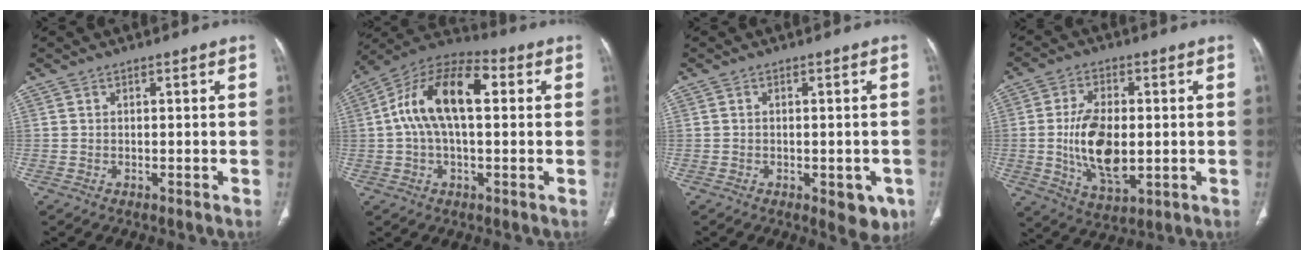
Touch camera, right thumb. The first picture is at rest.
{"total": 15.4, "force": [2.5, 7.8, 13.1], "torque": [-0.236, 0.042, 0.036]}
{"total": 5.5, "force": [-2.2, 2.8, 4.3], "torque": [-0.028, 0.001, -0.020]}
{"total": 12.9, "force": [-0.7, 6.8, 10.9], "torque": [-0.197, -0.010, -0.004]}